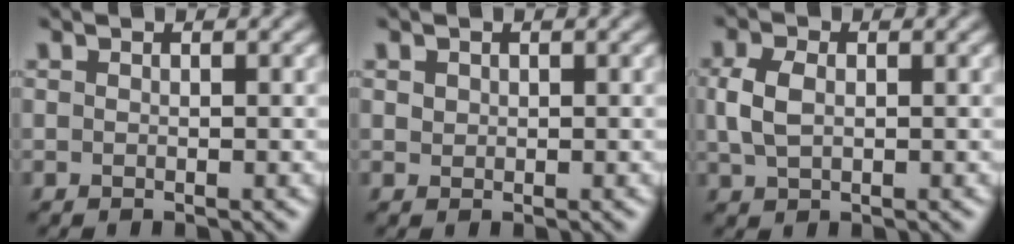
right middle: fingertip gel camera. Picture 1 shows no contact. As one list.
[{"total": 0.7, "force": [0.5, 0.5, 0.0], "torque": [-0.002, 0.001, 0.011]}, {"total": 2.7, "force": [0.3, 1.8, 1.9], "torque": [-0.049, 0.005, 0.007]}]